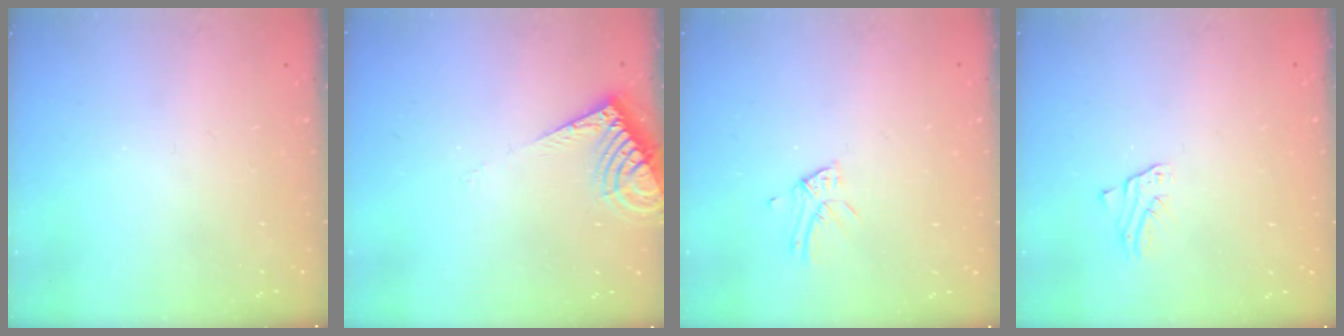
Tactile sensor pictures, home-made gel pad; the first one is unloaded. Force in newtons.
{"total": 8.0, "press": 8.0, "slide": 0.8}
{"total": 4.0, "press": 3.9, "slide": 0.3}
{"total": 1.5, "press": 1.5, "slide": 0.1}